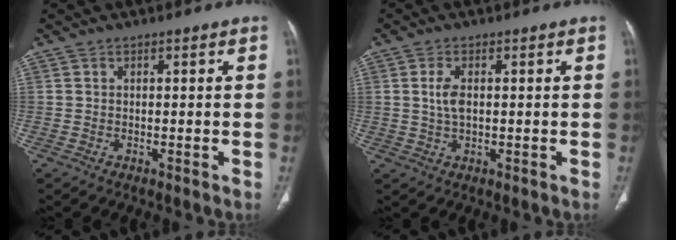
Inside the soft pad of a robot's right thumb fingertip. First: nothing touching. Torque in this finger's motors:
{"motor_torque": [-0.39, 0.40, 0.35, 0.34, 0.03]}